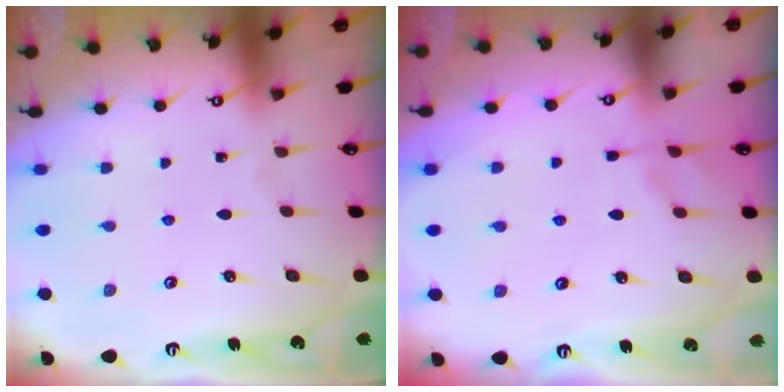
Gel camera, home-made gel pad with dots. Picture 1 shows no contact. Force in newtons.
{"total": 0.9, "press": 0.2, "slide": 0.9}